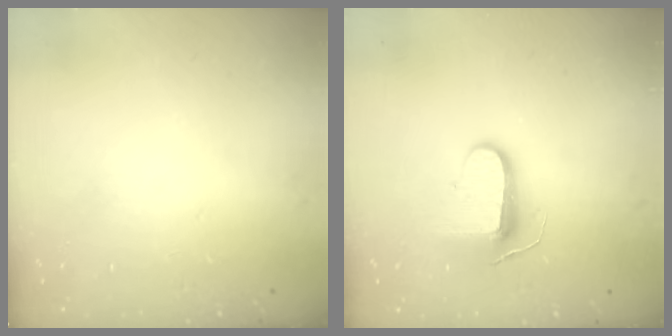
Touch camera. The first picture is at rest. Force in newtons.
{"total": 10.4, "press": 10.3, "slide": 0.9}